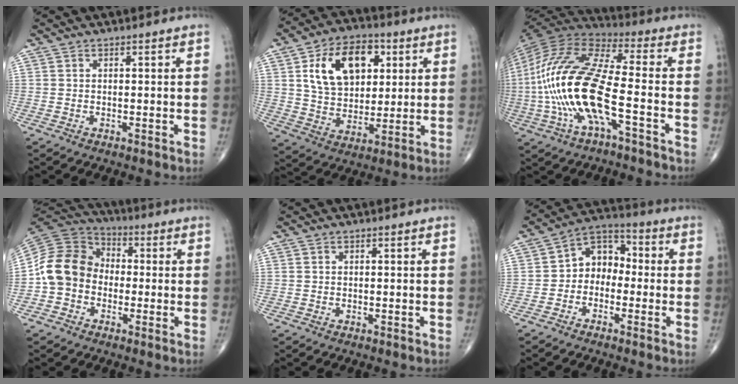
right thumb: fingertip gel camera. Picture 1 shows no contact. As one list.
[{"total": 16.6, "force": [5.2, 11.0, 11.3], "torque": [-0.156, -0.007, 0.093]}, {"total": 21.7, "force": [-4.9, 6.8, 20.0], "torque": [-0.444, 0.031, -0.089]}, {"total": 12.1, "force": [-1.8, 10.1, 6.4], "torque": [-0.109, 0.038, -0.047]}, {"total": 0.0}, {"total": 7.9, "force": [-1.2, 6.2, 4.8], "torque": [-0.044, 0.037, -0.043]}]